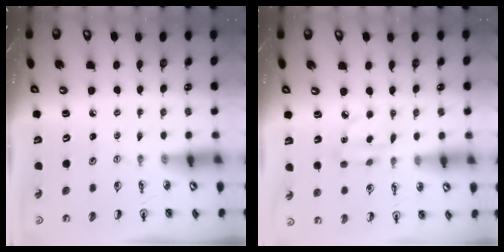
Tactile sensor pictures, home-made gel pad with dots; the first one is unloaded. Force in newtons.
{"total": 3.6, "press": 3.6, "slide": 0.1}